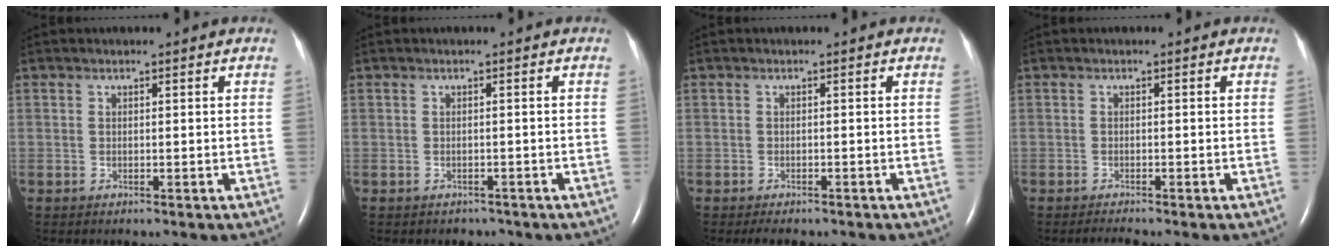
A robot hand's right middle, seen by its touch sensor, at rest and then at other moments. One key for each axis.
{"total": 1.7, "fx": -1.3, "fy": 1.0, "fz": -0.1, "tx": -0.004, "ty": 0.002, "tz": -0.019}
{"total": 3.1, "fx": -2.6, "fy": 1.1, "fz": 1.4, "tx": -0.019, "ty": -0.006, "tz": -0.028}
{"total": 1.2, "fx": -1.1, "fy": -0.3, "fz": 0.3, "tx": -0.015, "ty": -0.006, "tz": -0.018}